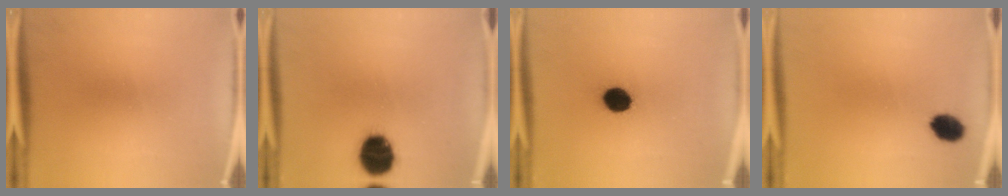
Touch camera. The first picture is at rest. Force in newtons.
{"total": 12.5}
{"total": 7.9}
{"total": 4.1}